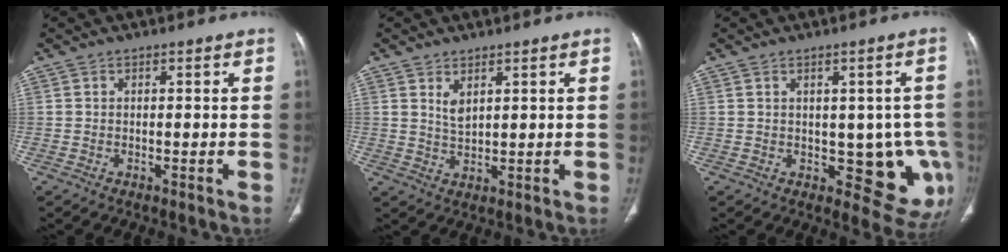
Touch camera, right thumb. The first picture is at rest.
{"total": 2.9, "force": [1.6, 1.3, 2.0], "torque": [-0.033, -0.015, 0.038]}
{"total": 8.9, "force": [-0.8, 5.2, 7.2], "torque": [-0.042, -0.008, 0.001]}